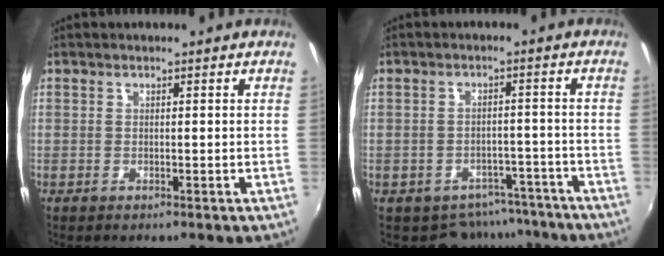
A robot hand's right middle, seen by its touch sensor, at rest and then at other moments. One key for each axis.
{"total": 8.3, "fx": -6.5, "fy": 5.0, "fz": 1.0, "tx": -0.020, "ty": 0.016, "tz": -0.072}